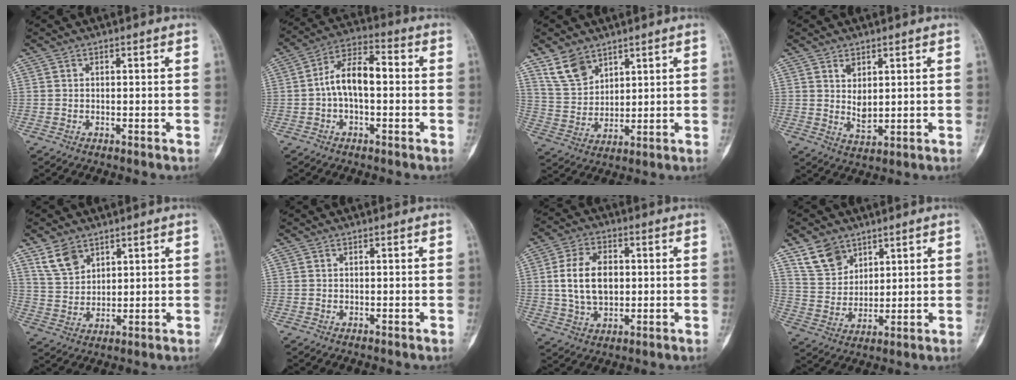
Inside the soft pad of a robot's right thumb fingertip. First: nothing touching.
{"total": 9.7, "force": [-0.5, 5.1, 8.3], "torque": [-0.142, 0.038, -0.019]}
{"total": 7.9, "force": [5.5, 4.7, 3.1], "torque": [-0.043, -0.025, 0.118]}
{"total": 4.1, "force": [1.6, 2.3, 3.0], "torque": [-0.045, -0.019, 0.035]}
{"total": 6.6, "force": [4.4, 4.2, 2.8], "torque": [-0.038, -0.023, 0.095]}
{"total": 0.0}
{"total": 11.1, "force": [1.0, 7.3, 8.3], "torque": [-0.138, 0.003, 0.023]}
{"total": 8.3, "force": [5.6, 5.5, 2.6], "torque": [-0.027, -0.028, 0.118]}